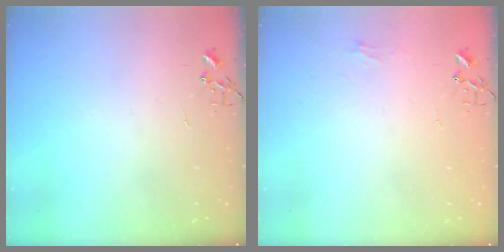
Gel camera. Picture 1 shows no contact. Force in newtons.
{"total": 4.7, "press": 4.6, "slide": 0.7}